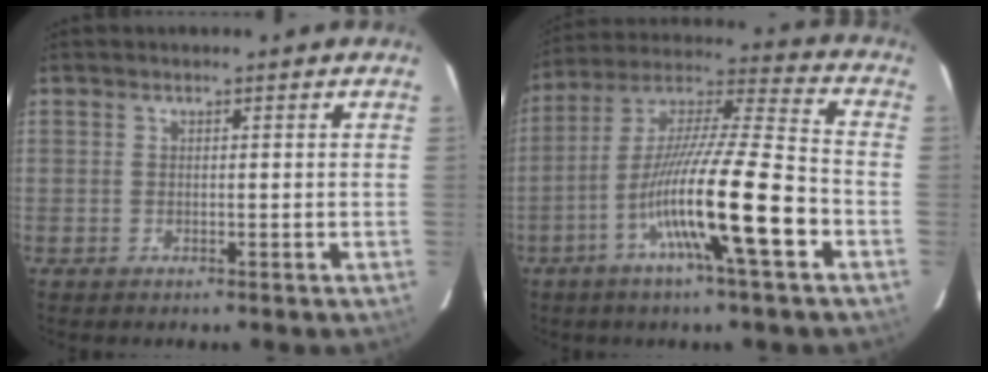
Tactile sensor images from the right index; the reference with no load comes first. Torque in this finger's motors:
{"motor_torque": [1.03, -0.66, 1.05, 0.21]}